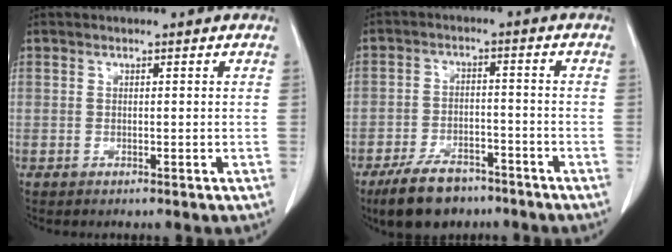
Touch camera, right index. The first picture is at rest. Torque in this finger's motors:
{"motor_torque": [0.13, -0.20, -0.01, -0.05]}